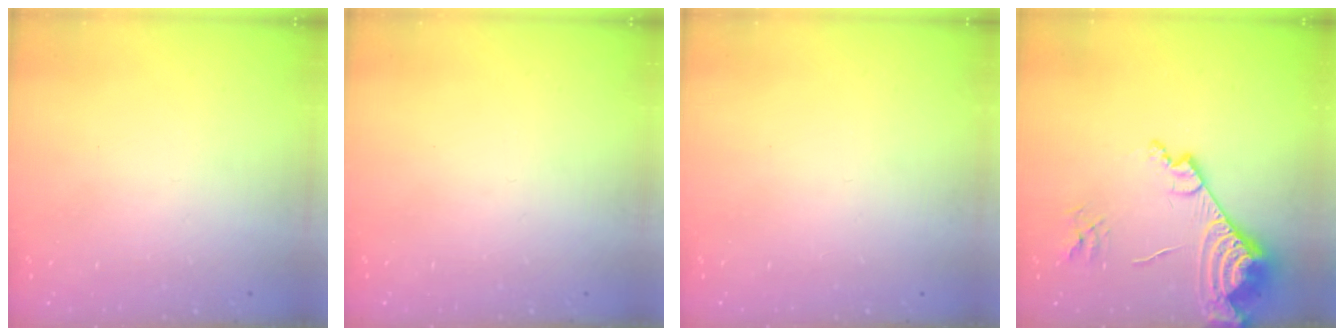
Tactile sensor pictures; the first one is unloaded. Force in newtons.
{"total": 0.0}
{"total": 0.0}
{"total": 16.3, "press": 16.2, "slide": 2.4}